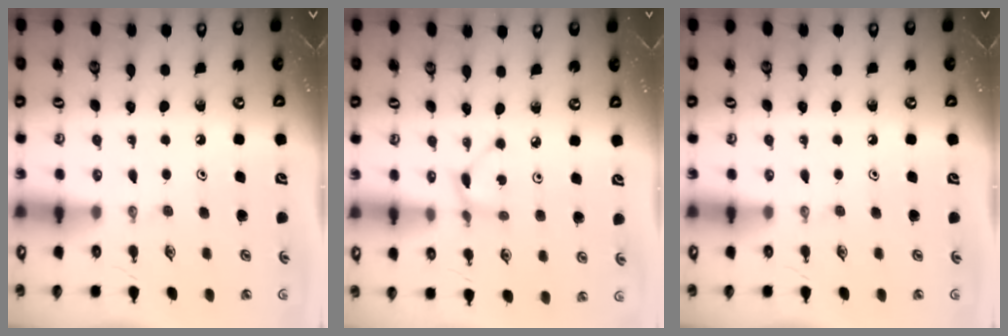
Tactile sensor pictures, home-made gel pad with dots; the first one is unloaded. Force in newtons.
{"total": 2.0, "press": 2.0, "slide": 0.2}
{"total": 0.0}